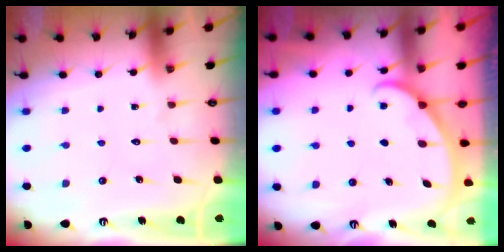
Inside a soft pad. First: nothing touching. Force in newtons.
{"total": 1.2, "press": 1.2, "slide": 0.2}